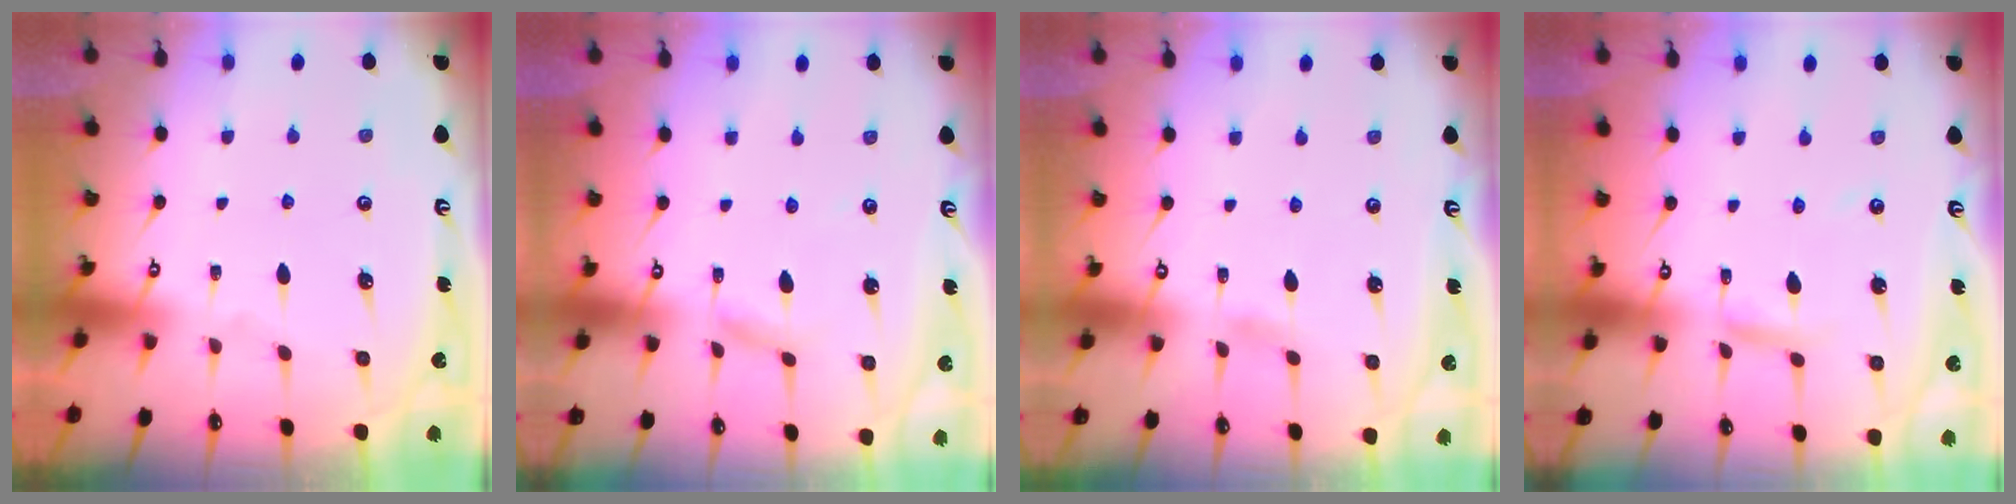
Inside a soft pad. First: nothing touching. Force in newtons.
{"total": 2.8, "press": 2.8, "slide": 0.1}
{"total": 1.9, "press": 1.9, "slide": 0.2}
{"total": 4.0, "press": 4.0, "slide": 0.3}